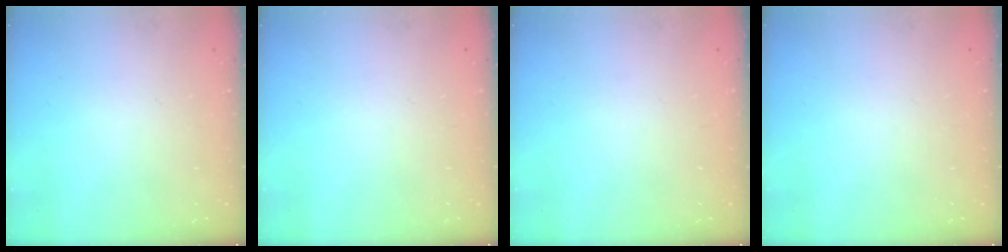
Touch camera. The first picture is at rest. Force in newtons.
{"total": 0.0}
{"total": 0.0}
{"total": 0.0}